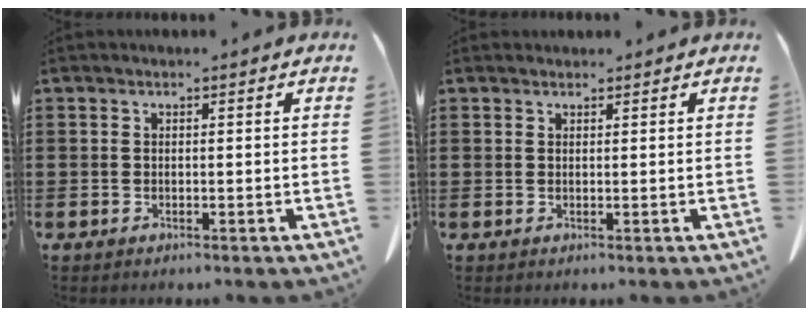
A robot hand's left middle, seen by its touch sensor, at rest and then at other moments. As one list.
[{"total": 0.8, "force": [0.8, 0.3, 0.0], "torque": [-0.002, 0.000, 0.016]}]